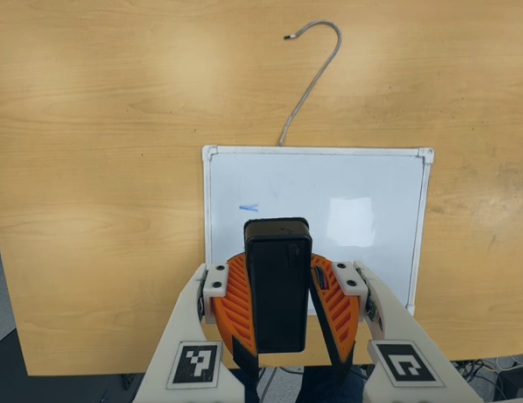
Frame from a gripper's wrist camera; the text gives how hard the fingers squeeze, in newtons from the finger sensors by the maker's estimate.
{"total": 8.7, "left": 8.8, "right": 8.5}